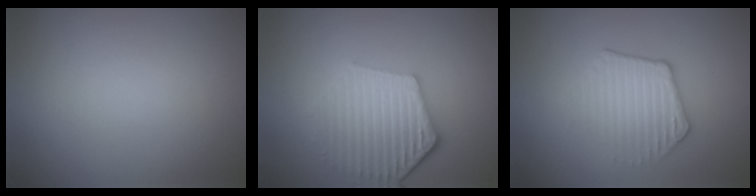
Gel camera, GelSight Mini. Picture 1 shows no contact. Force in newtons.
{"total": 5.4, "press": 4.2, "slide": 3.4}
{"total": 2.7, "press": 2.2, "slide": 1.6}